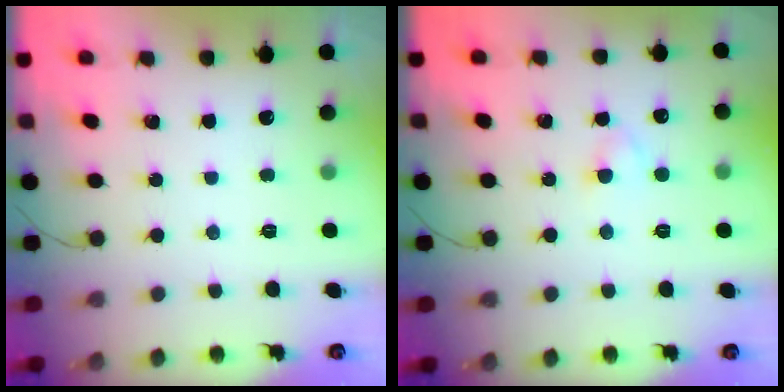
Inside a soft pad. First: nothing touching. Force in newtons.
{"total": 2.4, "press": 2.2, "slide": 1.0}